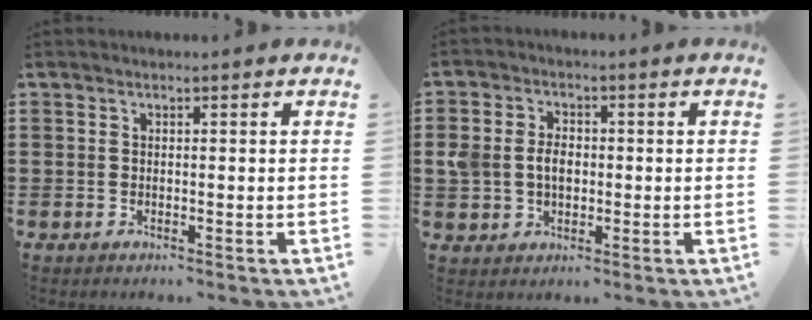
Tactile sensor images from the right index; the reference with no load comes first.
{"total": 4.5, "force": [-0.1, 3.4, 2.8], "torque": [-0.075, 0.008, -0.009]}